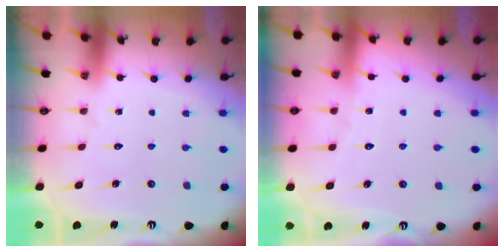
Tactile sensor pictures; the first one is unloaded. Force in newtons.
{"total": 2.5, "press": 2.5, "slide": 0.3}